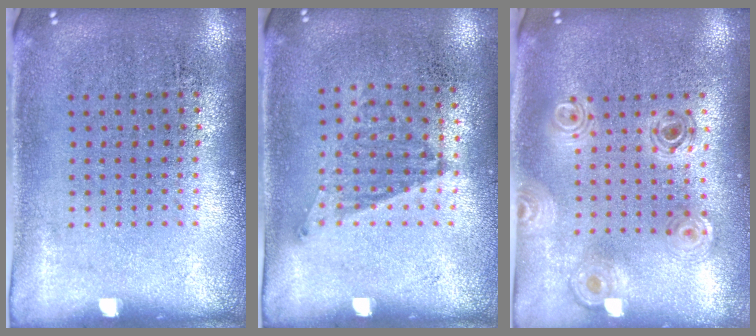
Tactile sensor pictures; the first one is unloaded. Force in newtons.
{"total": 1.2, "press": 0.9, "slide": 0.7}
{"total": 0.8, "press": 0.8, "slide": 0.1}